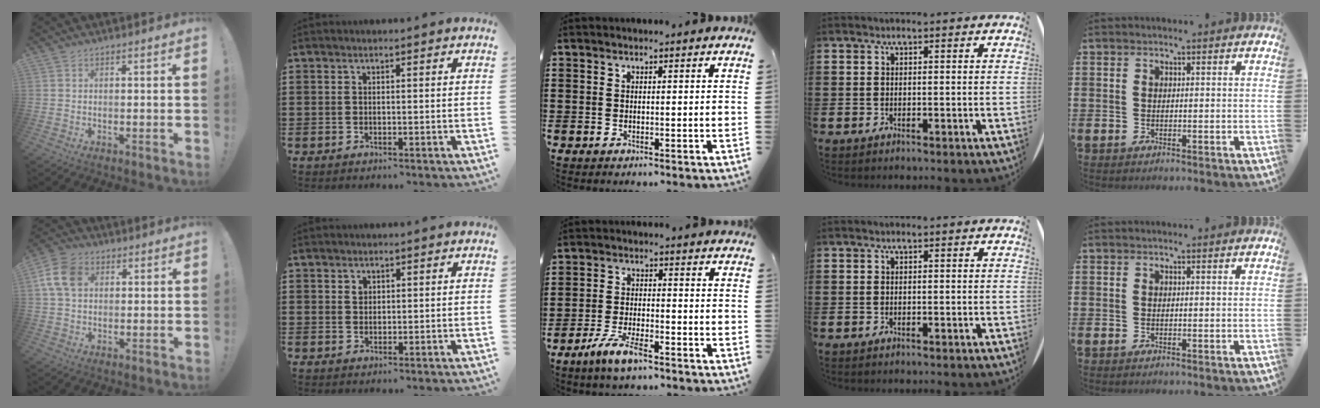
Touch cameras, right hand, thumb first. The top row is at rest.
{"thumb": {"total": 9.8, "force": [2.5, 7.0, 6.5], "torque": [-0.138, 0.010, 0.053]}, "index": {"total": 1.1, "force": [0.7, 0.8, 0.3], "torque": [-0.009, 0.002, 0.014]}, "middle": {"total": 5.6, "force": [-3.9, 1.4, 3.7], "torque": [-0.086, -0.005, -0.077]}}